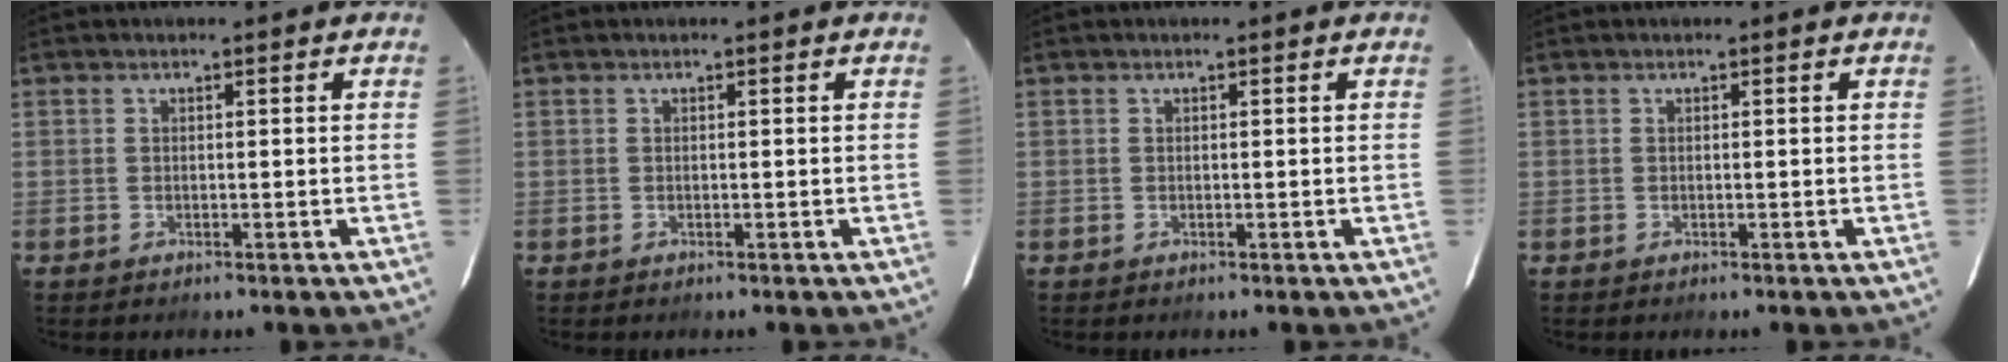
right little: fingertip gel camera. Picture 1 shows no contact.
{"total": 0.0}
{"total": 0.0}
{"total": 0.0}